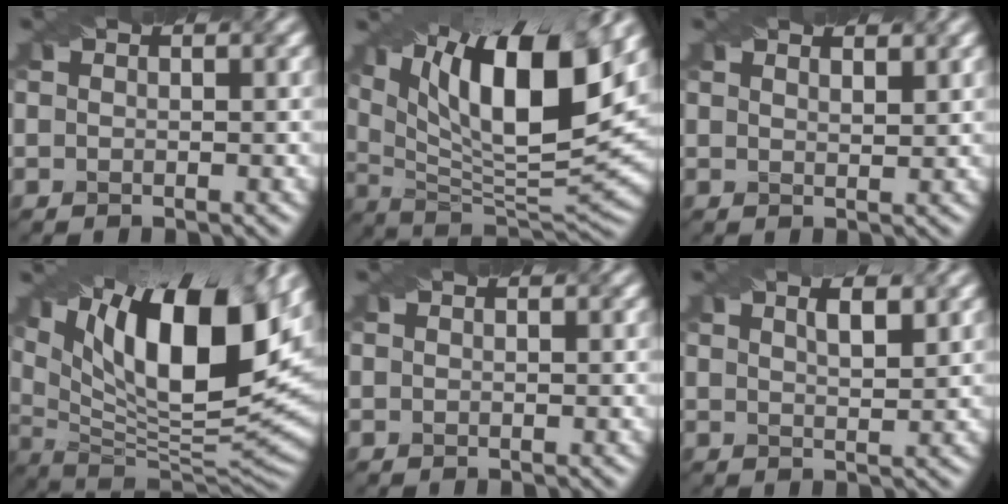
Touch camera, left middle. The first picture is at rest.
{"total": 15.3, "force": [6.6, 4.9, 13.0], "torque": [-0.227, 0.004, 0.117]}
{"total": 2.3, "force": [1.8, 0.7, 1.2], "torque": [-0.004, 0.004, 0.013]}
{"total": 16.8, "force": [6.7, 6.3, 14.0], "torque": [-0.244, 0.016, 0.116]}
{"total": 0.0}
{"total": 2.5, "force": [1.4, 0.7, 1.9], "torque": [-0.024, 0.004, 0.023]}